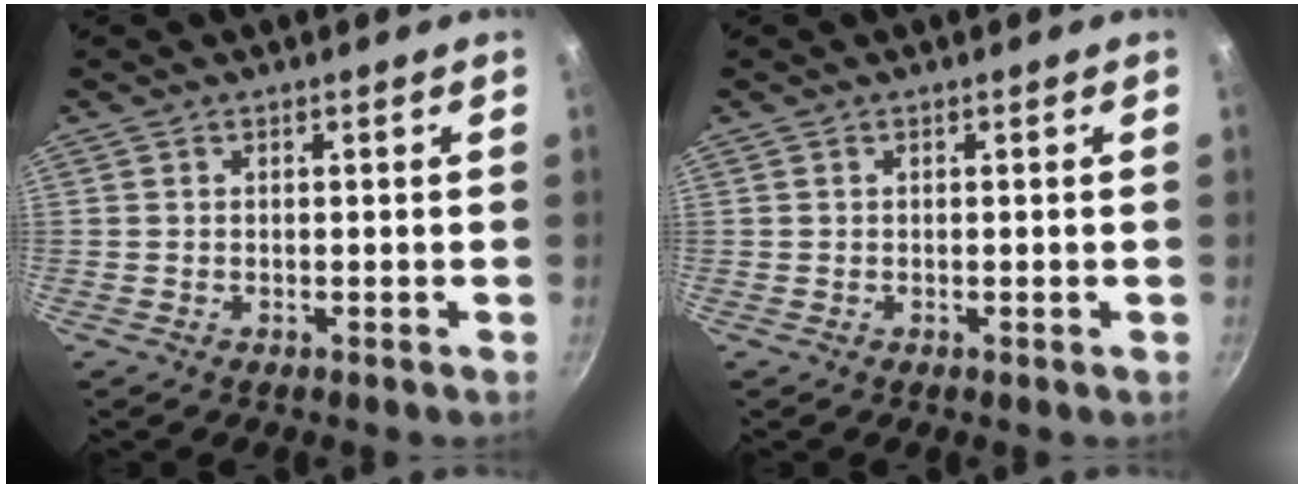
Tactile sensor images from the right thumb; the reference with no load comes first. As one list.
[{"total": 0.0}]